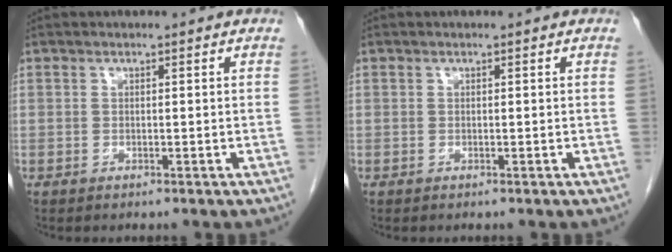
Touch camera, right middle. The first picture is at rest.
{"total": 0.0}